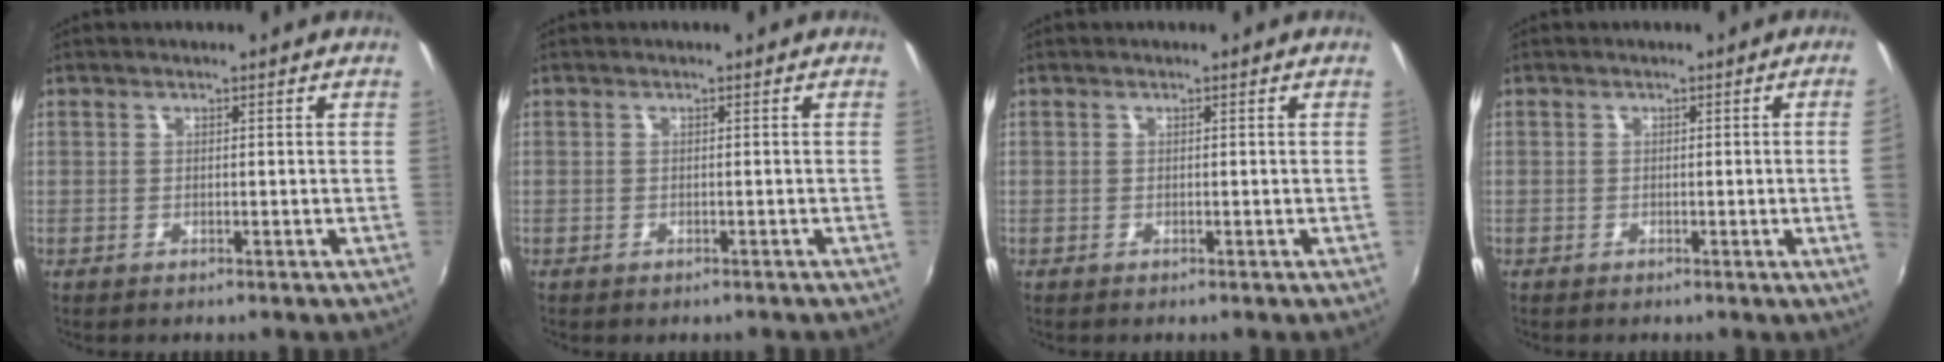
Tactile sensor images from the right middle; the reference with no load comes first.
{"total": 0.8, "force": [-0.7, 0.4, 0.2], "torque": [-0.008, -0.003, -0.009]}
{"total": 0.0}
{"total": 2.6, "force": [-0.1, -1.4, 2.2], "torque": [-0.032, -0.011, 0.002]}